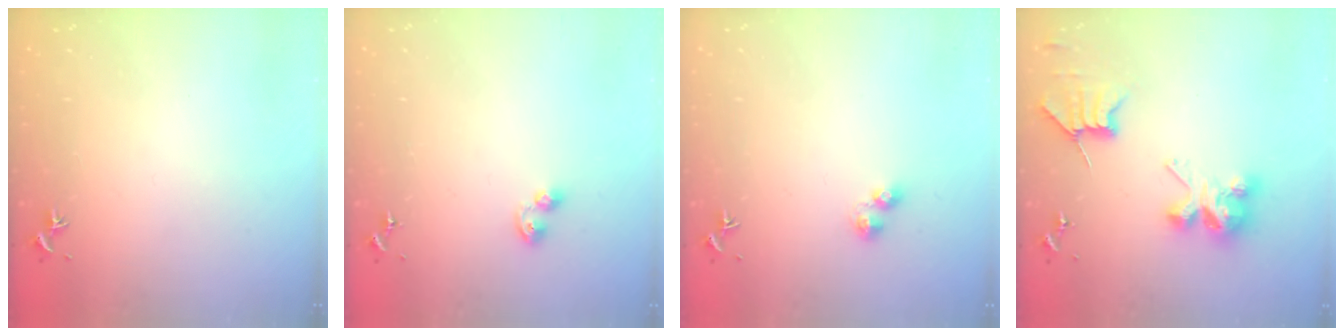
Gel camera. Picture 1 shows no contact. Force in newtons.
{"total": 4.0, "press": 4.0, "slide": 0.5}
{"total": 3.2, "press": 3.2, "slide": 0.4}
{"total": 8.5, "press": 8.5, "slide": 0.5}